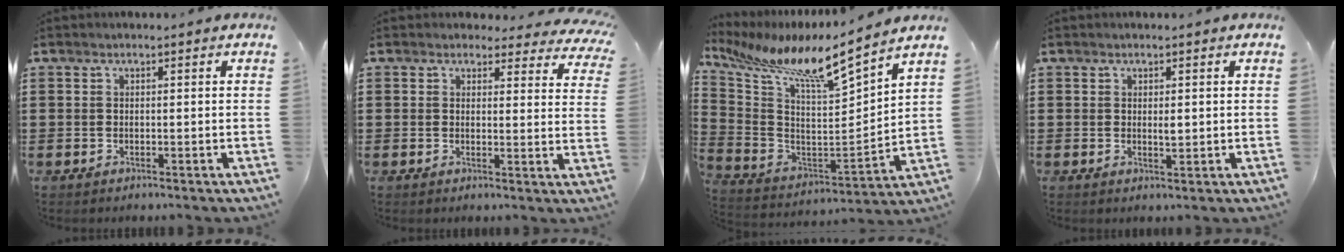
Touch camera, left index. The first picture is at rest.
{"total": 3.2, "force": [2.9, 1.3, 0.7], "torque": [-0.019, -0.009, 0.051]}
{"total": 9.8, "force": [8.0, 0.4, 5.6], "torque": [-0.137, -0.068, 0.122]}
{"total": 1.4, "force": [0.3, 0.5, 1.3], "torque": [-0.017, 0.001, 0.003]}